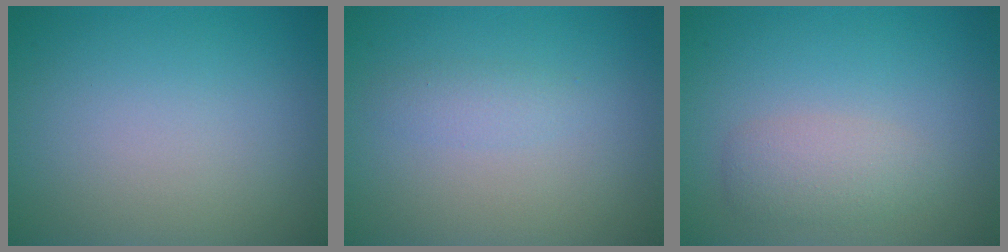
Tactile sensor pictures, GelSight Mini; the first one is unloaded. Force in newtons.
{"total": 1.1, "press": 1.1, "slide": 0.0}
{"total": 2.3, "press": 2.3, "slide": 0.1}